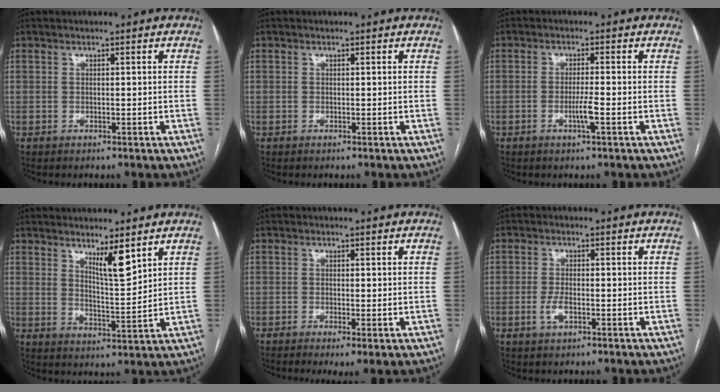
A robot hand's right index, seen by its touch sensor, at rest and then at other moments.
{"total": 0.0}
{"total": 2.8, "force": [-1.1, -0.2, 2.6], "torque": [-0.051, -0.004, -0.021]}
{"total": 5.5, "force": [3.8, 0.5, 4.0], "torque": [-0.069, -0.017, 0.067]}
{"total": 2.9, "force": [-1.3, 0.5, 2.6], "torque": [-0.037, -0.010, -0.020]}
{"total": 2.6, "force": [-0.9, 1.0, 2.2], "torque": [-0.049, 0.000, -0.018]}